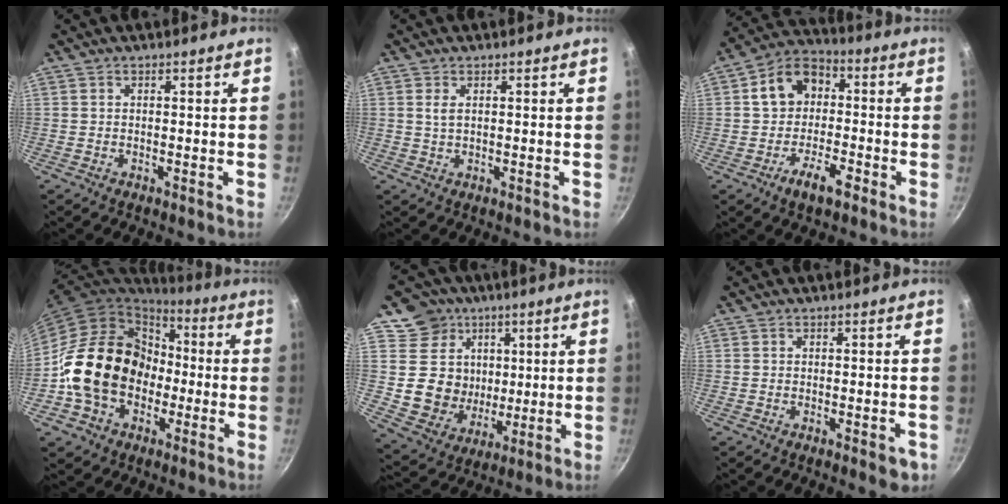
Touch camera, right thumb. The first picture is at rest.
{"total": 1.7, "force": [0.6, 0.9, 1.3], "torque": [-0.026, -0.003, 0.014]}
{"total": 11.5, "force": [-3.3, 8.0, 7.6], "torque": [-0.092, 0.041, -0.075]}
{"total": 19.7, "force": [-2.6, 15.8, 11.4], "torque": [-0.171, 0.051, -0.039]}
{"total": 14.7, "force": [3.8, 13.3, 4.8], "torque": [-0.054, -0.017, 0.073]}
{"total": 3.3, "force": [-1.4, 1.3, 2.6], "torque": [-0.025, 0.003, -0.018]}